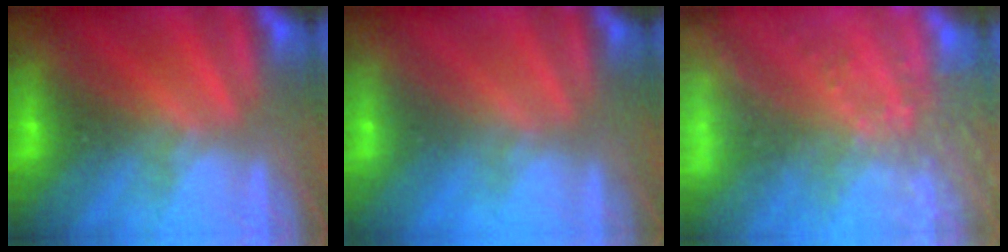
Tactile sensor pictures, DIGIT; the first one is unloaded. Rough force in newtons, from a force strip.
{"total": 2.9}
{"total": 9.2}